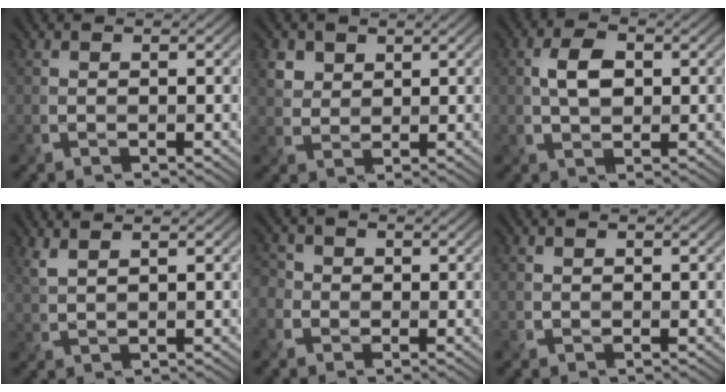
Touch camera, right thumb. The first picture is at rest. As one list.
[{"total": 2.9, "force": [1.8, 2.1, 0.7], "torque": [-0.029, -0.003, 0.045]}, {"total": 3.9, "force": [0.5, 2.5, 3.0], "torque": [-0.069, 0.002, 0.007]}, {"total": 2.4, "force": [1.7, 0.6, 1.5], "torque": [-0.029, 0.005, 0.034]}, {"total": 3.0, "force": [-0.9, 2.7, 0.8], "torque": [-0.033, -0.003, -0.017]}, {"total": 0.0}]